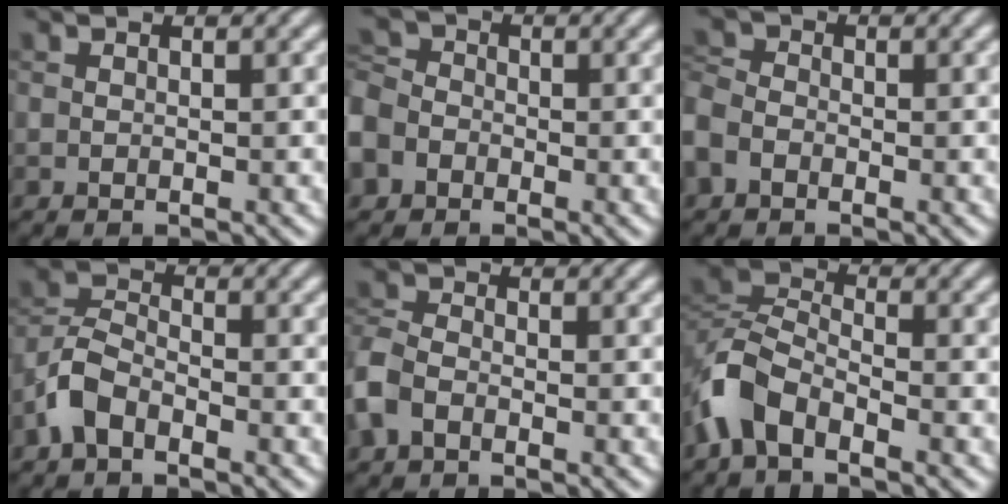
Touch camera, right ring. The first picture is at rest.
{"total": 6.7, "force": [-3.4, 5.2, 2.5], "torque": [-0.061, -0.009, -0.071]}
{"total": 2.8, "force": [-1.5, 2.0, 1.2], "torque": [-0.033, 0.002, -0.046]}
{"total": 3.5, "force": [-2.2, 1.8, 2.1], "torque": [-0.043, 0.008, -0.057]}
{"total": 3.4, "force": [-1.6, 2.1, 2.0], "torque": [-0.052, 0.004, -0.048]}
{"total": 5.1, "force": [-3.2, 2.6, 3.0], "torque": [-0.069, 0.001, -0.078]}